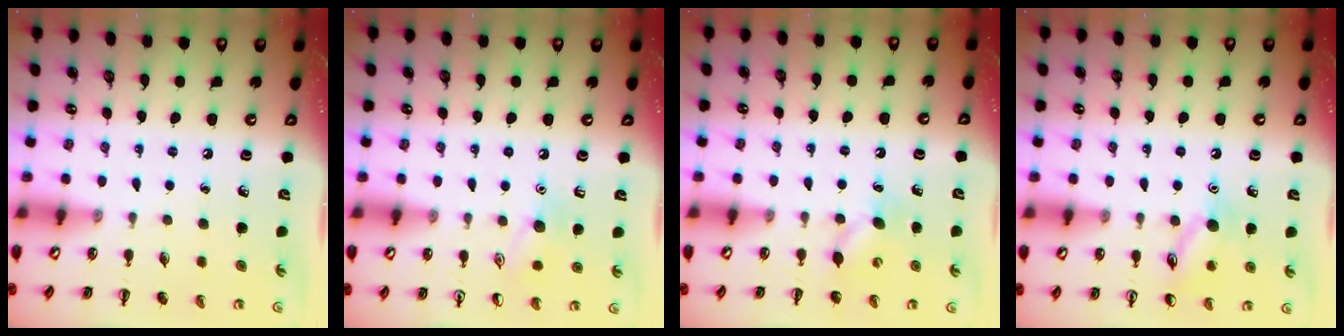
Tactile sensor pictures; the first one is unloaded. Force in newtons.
{"total": 7.7, "press": 7.6, "slide": 1.6}
{"total": 5.4, "press": 5.2, "slide": 1.6}
{"total": 10.4, "press": 10.3, "slide": 1.0}